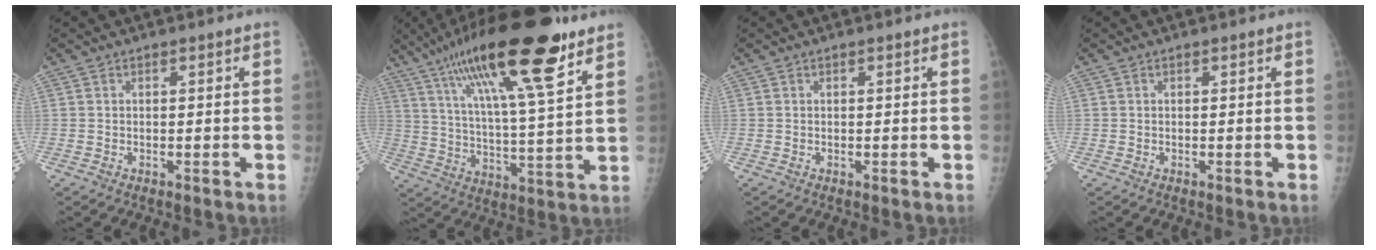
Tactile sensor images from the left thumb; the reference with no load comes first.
{"total": 23.0, "force": [13.6, 4.7, 17.9], "torque": [-0.301, -0.032, 0.230]}
{"total": 0.0}
{"total": 0.0}